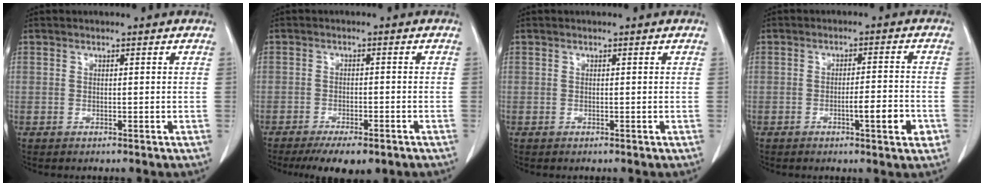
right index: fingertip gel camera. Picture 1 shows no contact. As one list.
[{"total": 6.7, "force": [-5.0, 2.1, 4.0], "torque": [-0.052, -0.009, -0.074]}, {"total": 0.0}, {"total": 5.4, "force": [-2.0, 0.7, 4.9], "torque": [-0.069, 0.000, -0.027]}]